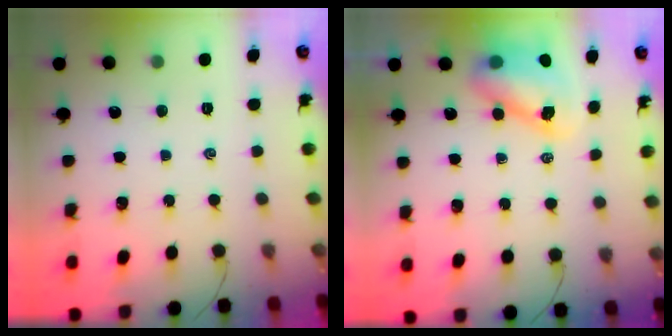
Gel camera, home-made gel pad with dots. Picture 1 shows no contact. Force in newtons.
{"total": 8.1, "press": 7.9, "slide": 1.9}